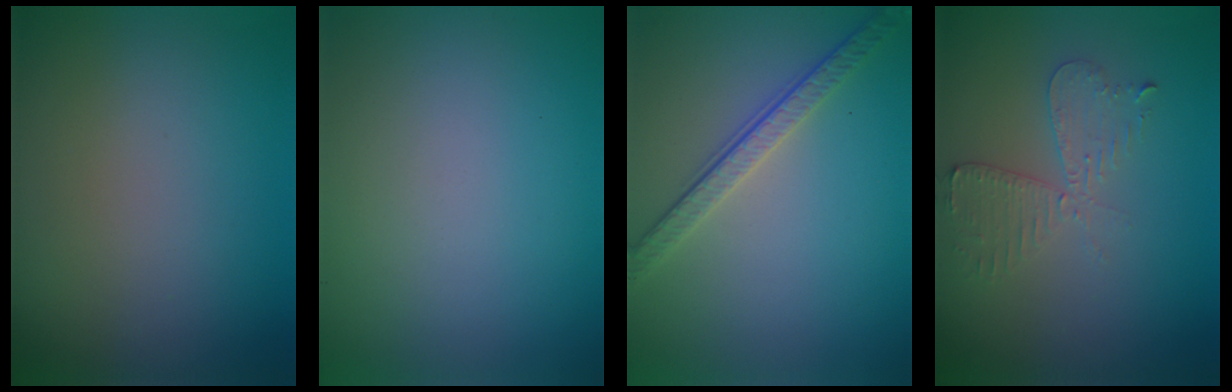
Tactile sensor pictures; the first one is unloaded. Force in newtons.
{"total": 0.0}
{"total": 3.8, "press": 2.8, "slide": 2.6}
{"total": 2.6, "press": 2.5, "slide": 0.5}